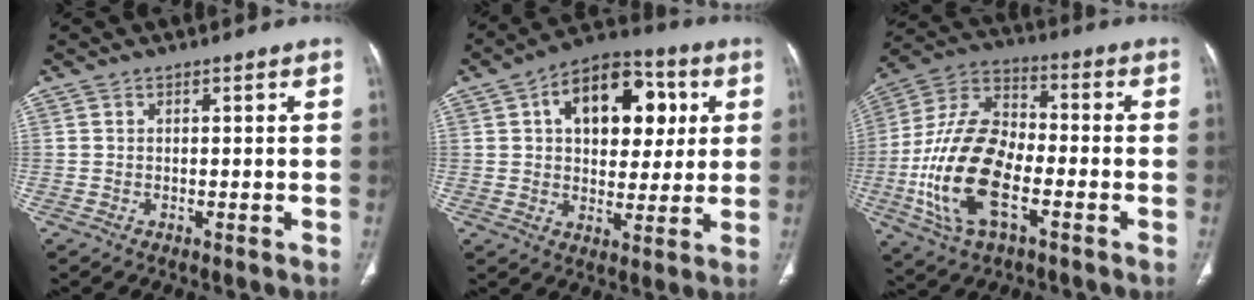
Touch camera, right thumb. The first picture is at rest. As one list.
[{"total": 17.2, "force": [4.7, 10.9, 12.4], "torque": [-0.135, 0.010, 0.068]}, {"total": 19.7, "force": [-5.2, 10.3, 15.9], "torque": [-0.308, 0.028, -0.096]}]